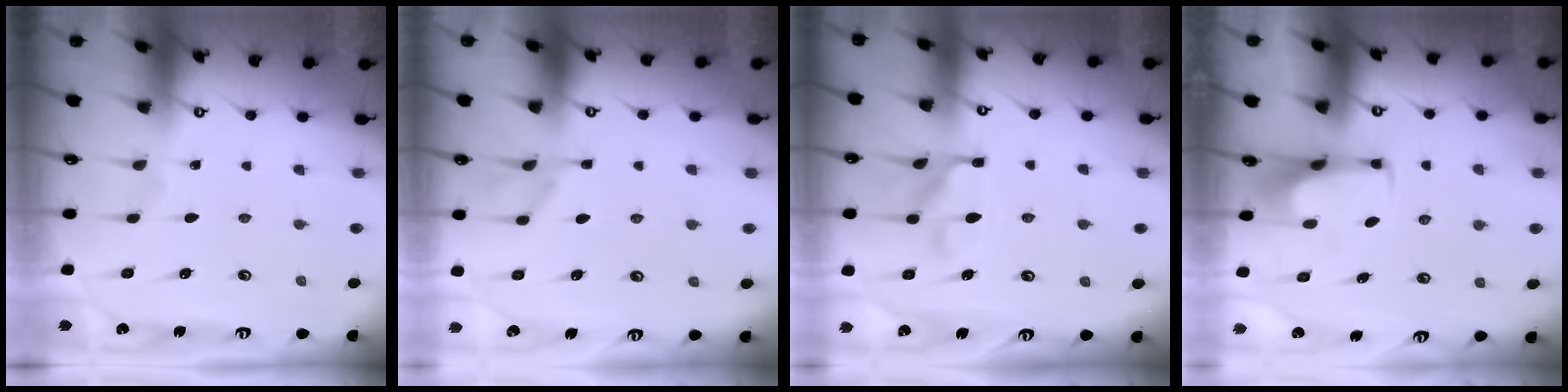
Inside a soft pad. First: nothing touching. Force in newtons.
{"total": 1.1, "press": 0.0, "slide": 1.1}
{"total": 12.4, "press": 12.4, "slide": 1.2}
{"total": 2.0, "press": 2.0, "slide": 0.2}